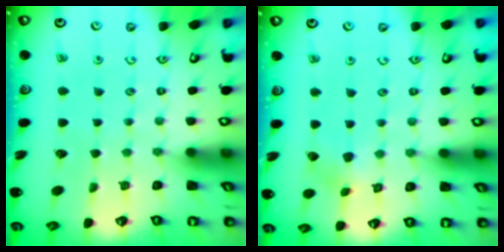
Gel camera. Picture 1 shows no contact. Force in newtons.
{"total": 5.4, "press": 5.4, "slide": 0.5}